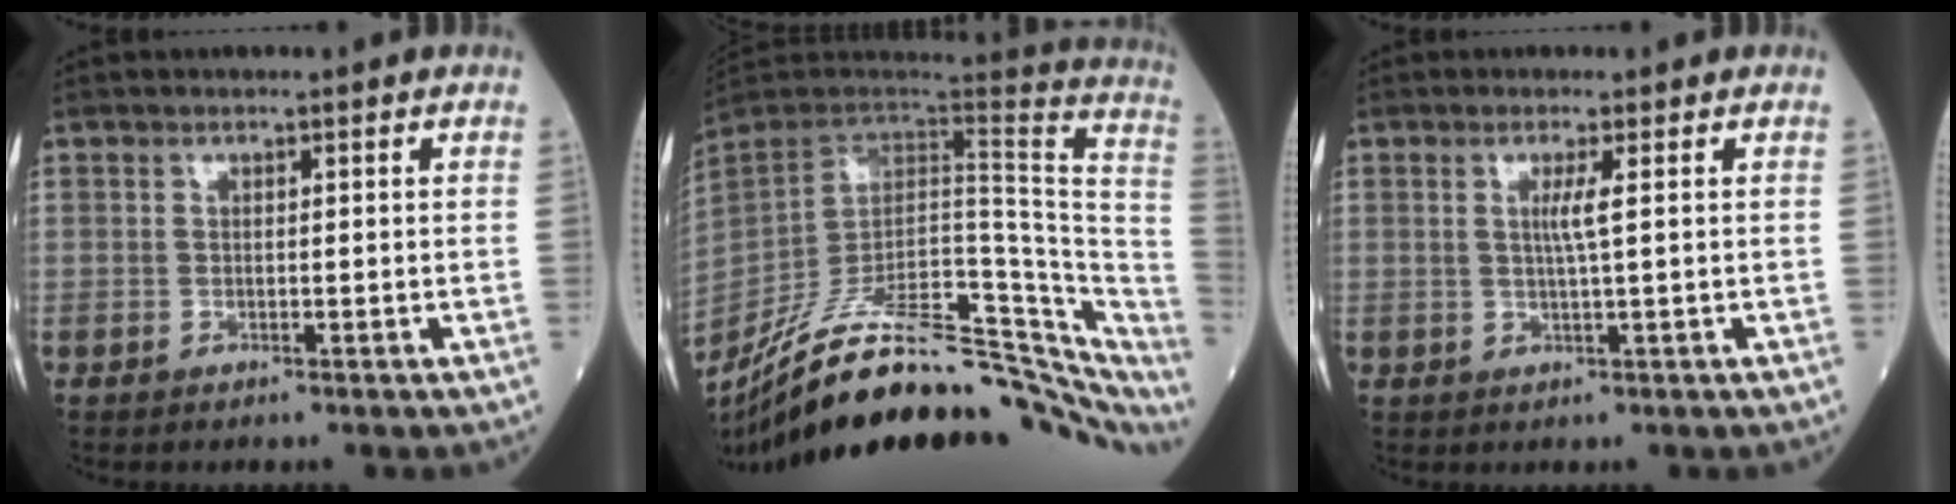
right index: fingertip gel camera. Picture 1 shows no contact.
{"total": 34.3, "force": [-26.2, 9.9, 19.9], "torque": [-0.245, -0.021, -0.369]}
{"total": 2.5, "force": [0.6, -0.5, 2.4], "torque": [-0.050, -0.003, 0.010]}